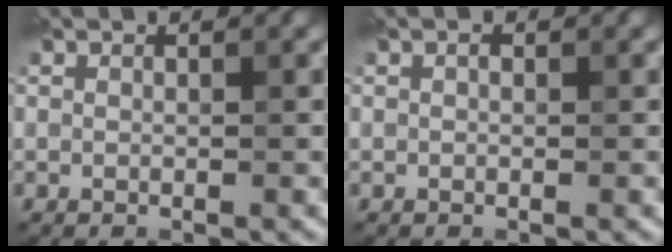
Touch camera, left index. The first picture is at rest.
{"total": 0.5, "force": [0.1, 0.4, 0.4], "torque": [-0.004, 0.001, 0.002]}